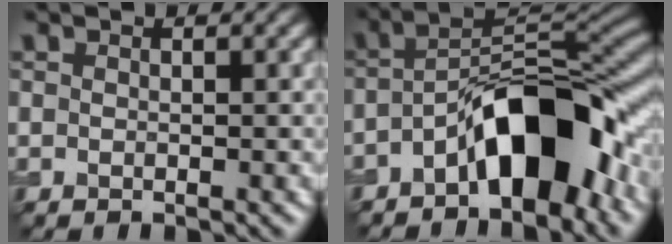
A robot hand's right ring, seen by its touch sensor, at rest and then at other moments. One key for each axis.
{"total": 9.2, "fx": -4.2, "fy": 3.4, "fz": 7.4, "tx": -0.109, "ty": 0.025, "tz": -0.072}